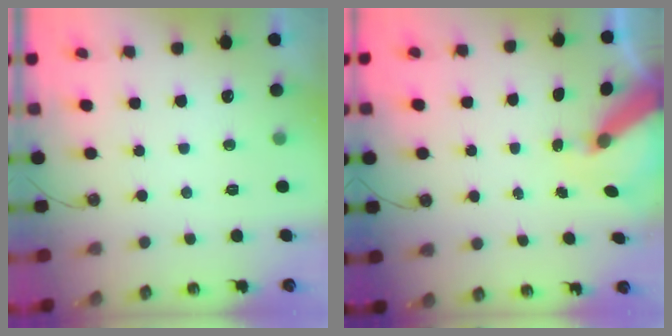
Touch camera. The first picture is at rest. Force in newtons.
{"total": 8.2, "press": 8.1, "slide": 0.8}